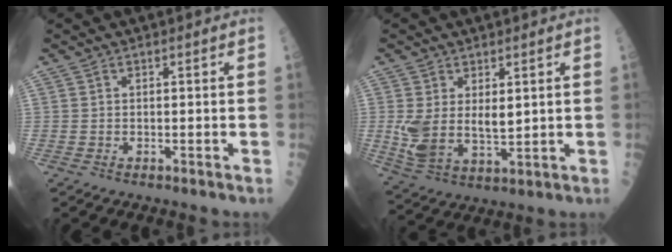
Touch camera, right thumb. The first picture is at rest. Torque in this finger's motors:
{"motor_torque": [0.00, 0.01, 0.29, 0.19, 0.18]}